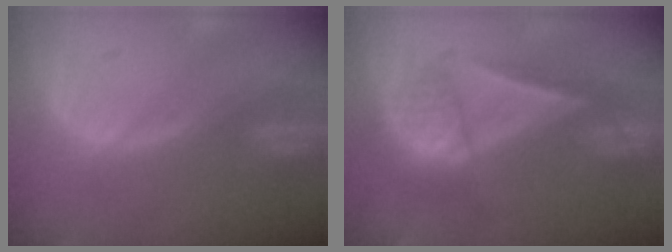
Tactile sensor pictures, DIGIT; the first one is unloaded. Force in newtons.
{"total": 7.1, "press": 6.1, "slide": 3.6}